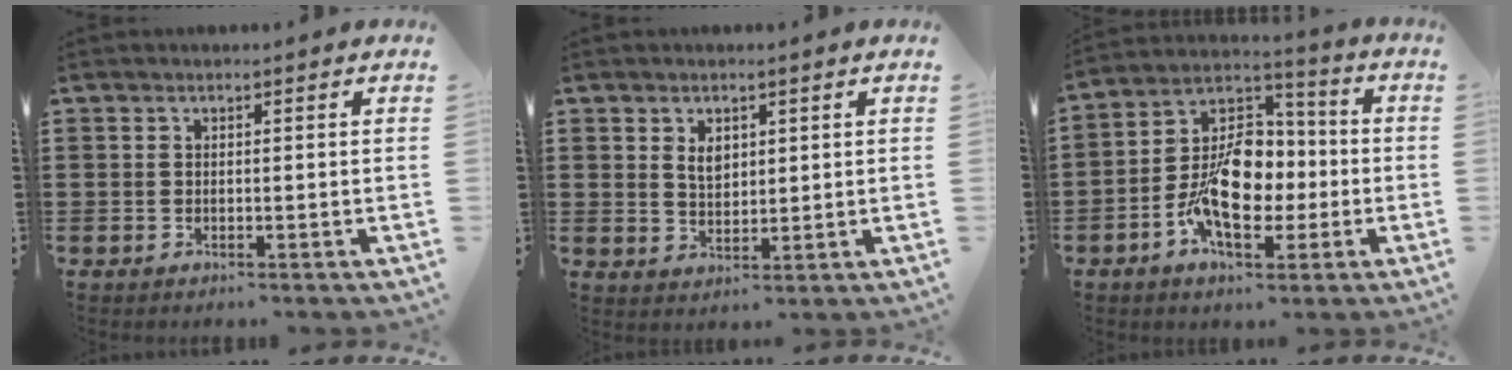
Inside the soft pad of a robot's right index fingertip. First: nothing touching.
{"total": 2.7, "force": [1.3, 1.7, 1.6], "torque": [-0.030, 0.002, 0.023]}
{"total": 11.8, "force": [-2.8, 7.4, 8.7], "torque": [-0.185, 0.006, -0.051]}